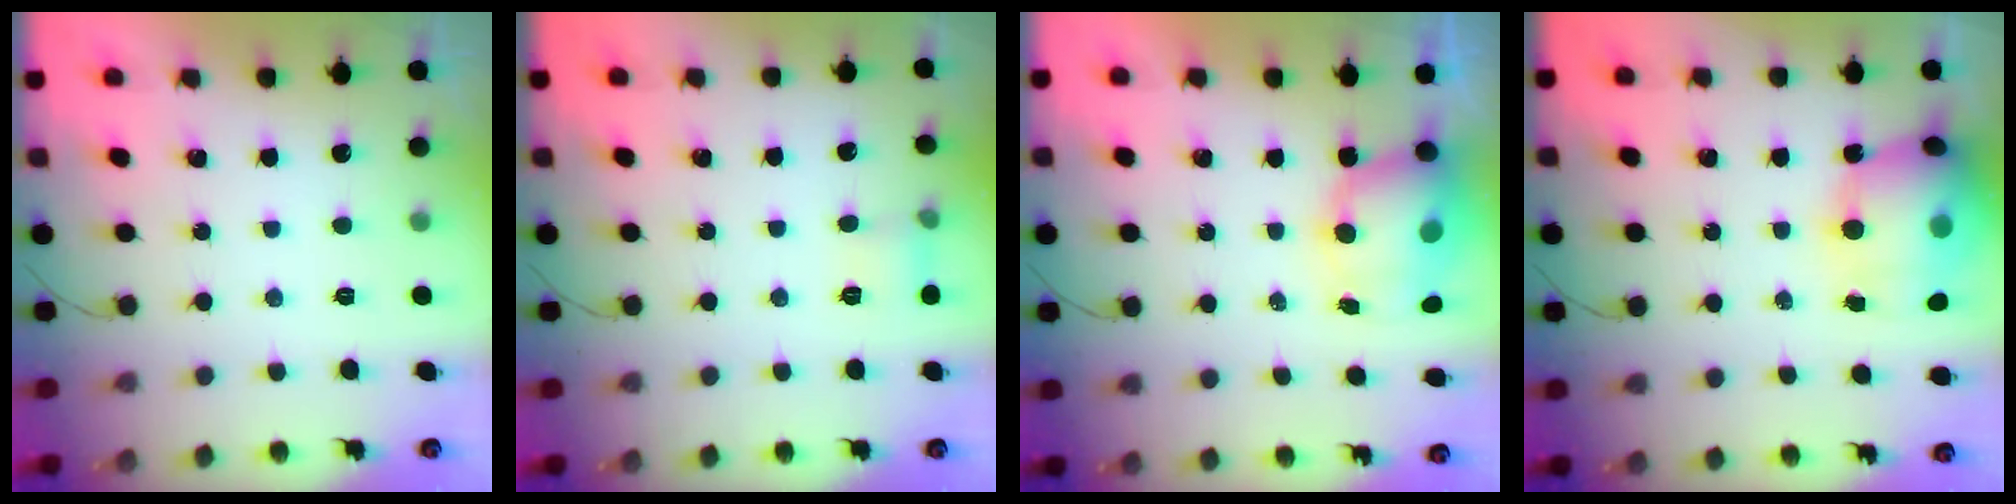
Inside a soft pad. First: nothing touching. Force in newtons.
{"total": 6.2, "press": 6.0, "slide": 1.8}
{"total": 8.5, "press": 8.2, "slide": 2.3}
{"total": 19.3, "press": 18.8, "slide": 4.3}